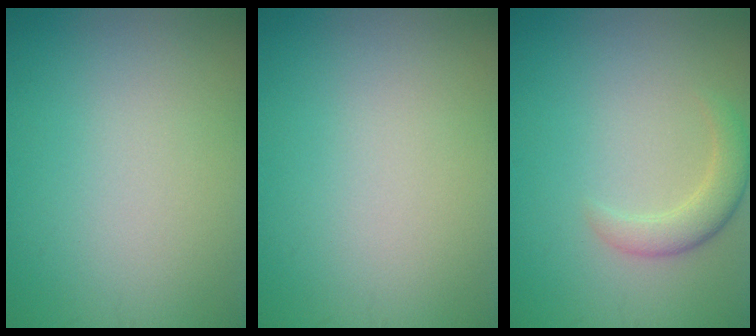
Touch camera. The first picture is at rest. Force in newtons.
{"total": 0.0}
{"total": 2.5, "press": 2.5, "slide": 0.2}